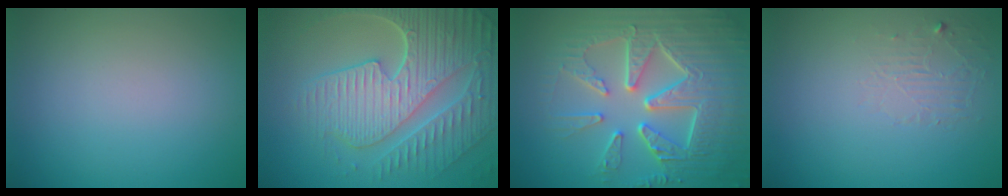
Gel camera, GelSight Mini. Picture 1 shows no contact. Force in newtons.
{"total": 8.8, "press": 6.4, "slide": 6.0}
{"total": 9.3, "press": 6.7, "slide": 6.4}
{"total": 1.4, "press": 0.1, "slide": 1.4}